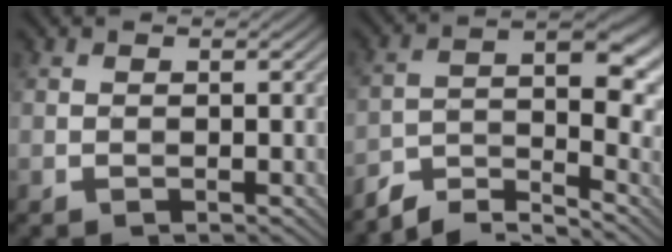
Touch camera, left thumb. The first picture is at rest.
{"total": 7.6, "force": [-5.1, 2.5, 5.0], "torque": [-0.072, -0.006, -0.105]}